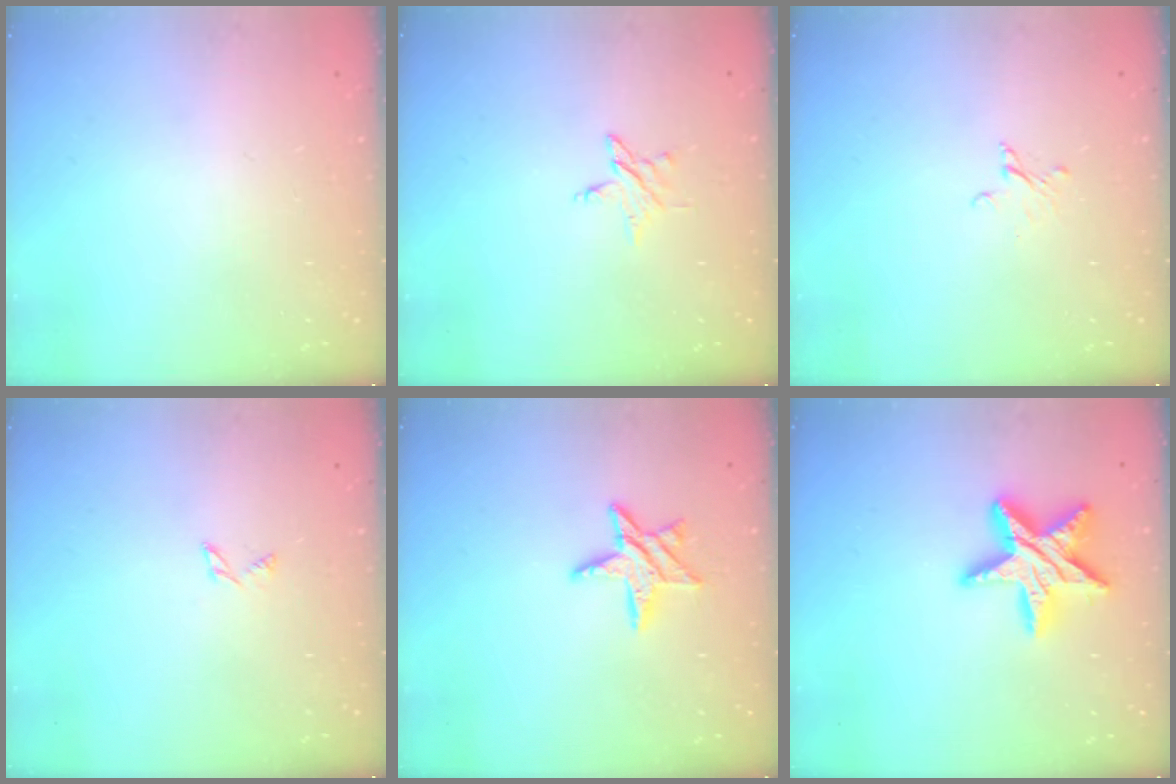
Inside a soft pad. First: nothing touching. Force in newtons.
{"total": 3.3, "press": 3.3, "slide": 0.3}
{"total": 2.0, "press": 2.0, "slide": 0.1}
{"total": 1.8, "press": 1.7, "slide": 0.3}
{"total": 9.0, "press": 9.0, "slide": 0.4}
{"total": 15.6, "press": 15.6, "slide": 0.9}